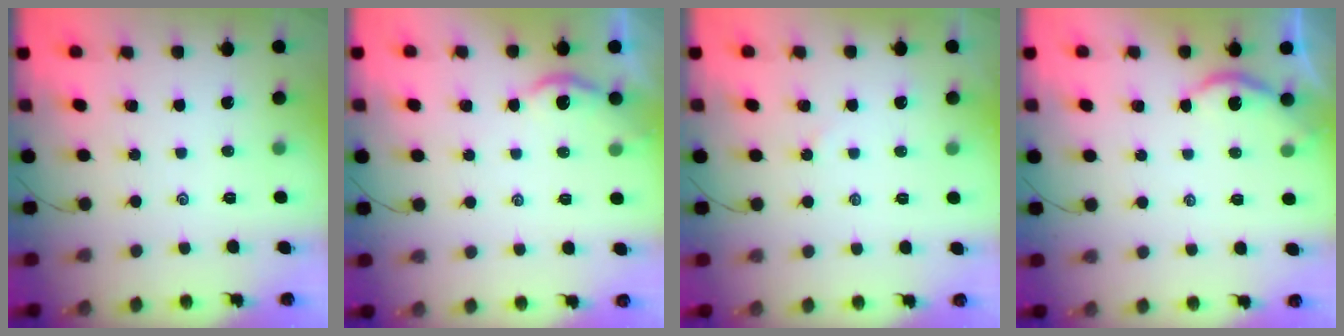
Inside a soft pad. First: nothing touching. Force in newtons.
{"total": 4.6, "press": 4.6, "slide": 0.6}
{"total": 3.0, "press": 2.9, "slide": 0.3}
{"total": 5.5, "press": 5.5, "slide": 0.4}